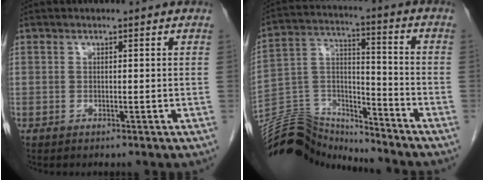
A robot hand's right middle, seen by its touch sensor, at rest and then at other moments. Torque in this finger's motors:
{"motor_torque": [1.07, -1.07, 0.13, 0.02]}